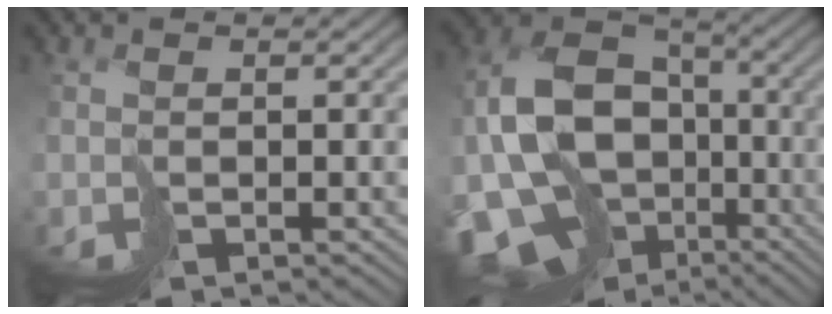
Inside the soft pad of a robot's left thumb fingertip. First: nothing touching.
{"total": 16.6, "force": [-3.4, 12.8, 9.9], "torque": [-0.212, -0.031, -0.048]}